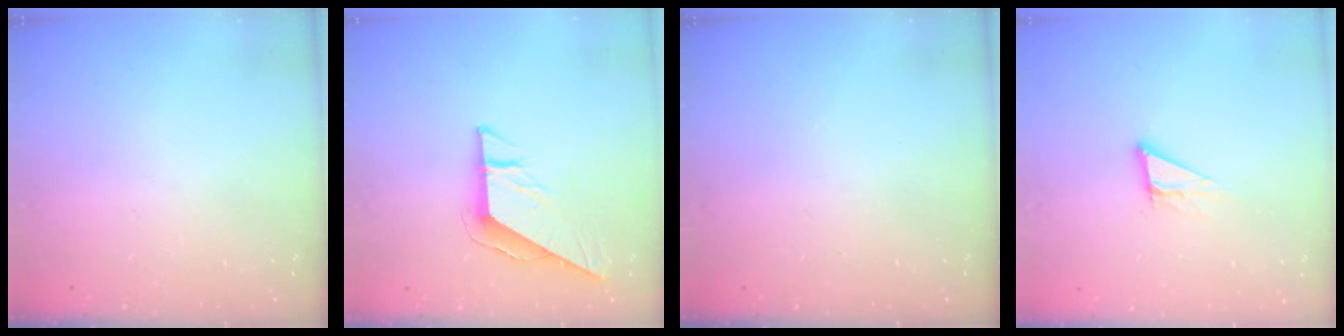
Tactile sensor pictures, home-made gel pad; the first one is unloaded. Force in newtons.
{"total": 8.1, "press": 8.1, "slide": 0.6}
{"total": 0.0}
{"total": 5.6, "press": 5.6, "slide": 0.3}